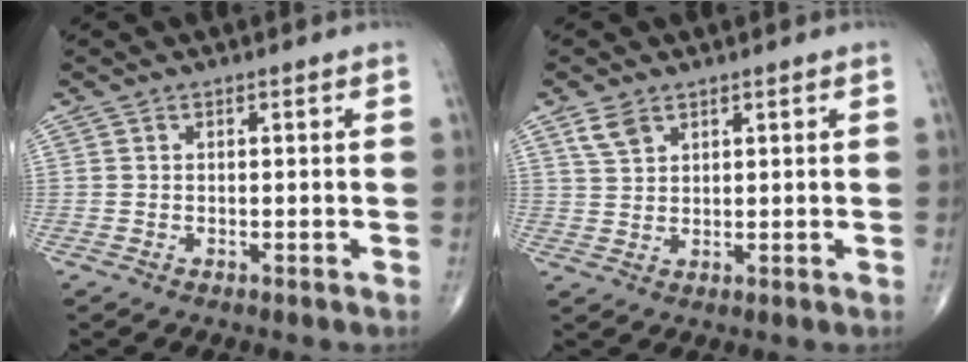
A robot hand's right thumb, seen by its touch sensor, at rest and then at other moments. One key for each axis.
{"total": 3.5, "fx": 2.3, "fy": 2.0, "fz": 1.8, "tx": -0.031, "ty": -0.005, "tz": 0.052}